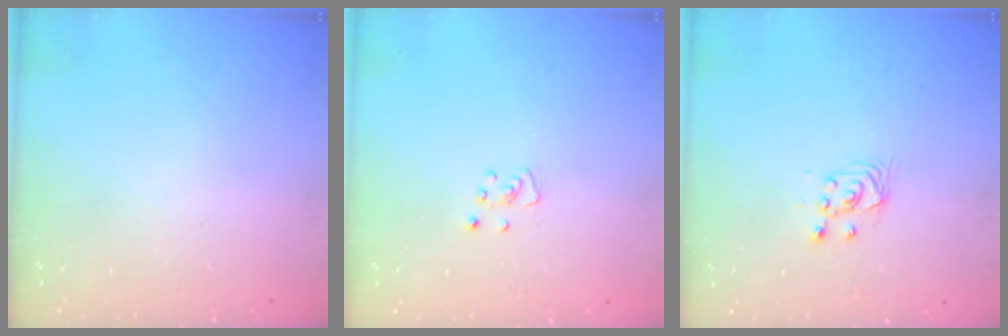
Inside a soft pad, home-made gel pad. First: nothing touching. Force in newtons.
{"total": 3.4, "press": 3.4, "slide": 0.3}
{"total": 2.9, "press": 2.7, "slide": 1.0}